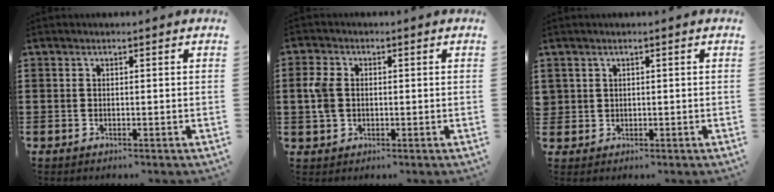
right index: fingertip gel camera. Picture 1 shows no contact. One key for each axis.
{"total": 3.7, "fx": 0.2, "fy": 2.7, "fz": 2.5, "tx": -0.077, "ty": 0.002, "tz": -0.005}
{"total": 1.3, "fx": 0.6, "fy": 1.2, "fz": 0.0, "tx": -0.005, "ty": 0.005, "tz": 0.011}